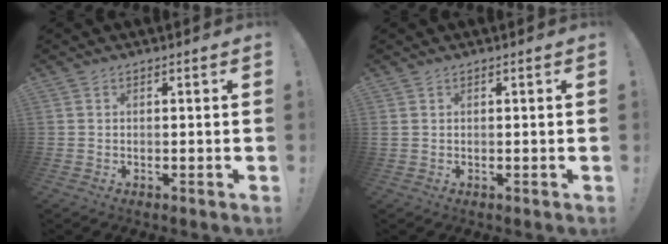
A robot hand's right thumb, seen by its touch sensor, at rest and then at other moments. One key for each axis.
{"total": 0.7, "fx": 0.4, "fy": 0.4, "fz": 0.4, "tx": -0.013, "ty": 0.002, "tz": 0.009}